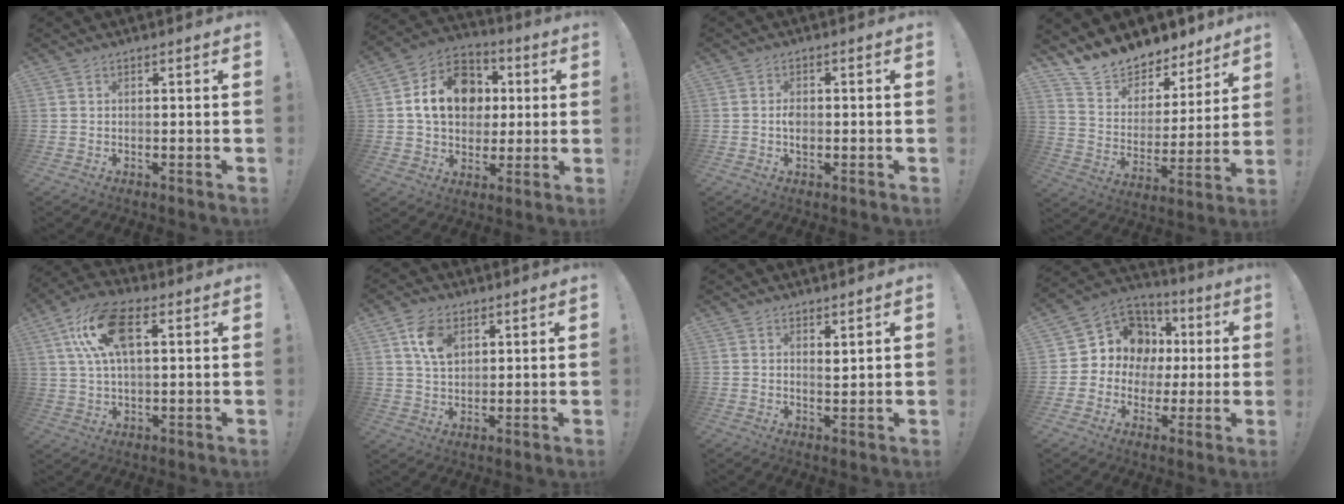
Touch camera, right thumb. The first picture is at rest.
{"total": 17.6, "force": [3.7, 14.0, 9.9], "torque": [-0.131, 0.005, 0.079]}
{"total": 2.7, "force": [-0.5, 1.7, 2.0], "torque": [-0.028, 0.002, -0.009]}
{"total": 12.0, "force": [11.3, 4.1, 1.1], "torque": [-0.036, -0.107, 0.205]}
{"total": 15.4, "force": [5.1, 7.5, 12.5], "torque": [-0.238, 0.004, 0.092]}
{"total": 8.8, "force": [4.0, 6.0, 5.2], "torque": [-0.080, -0.004, 0.076]}
{"total": 2.3, "force": [2.0, 0.9, 0.6], "torque": [0.006, -0.013, 0.032]}
{"total": 12.7, "force": [3.7, 11.4, 4.4], "torque": [-0.066, -0.021, 0.094]}